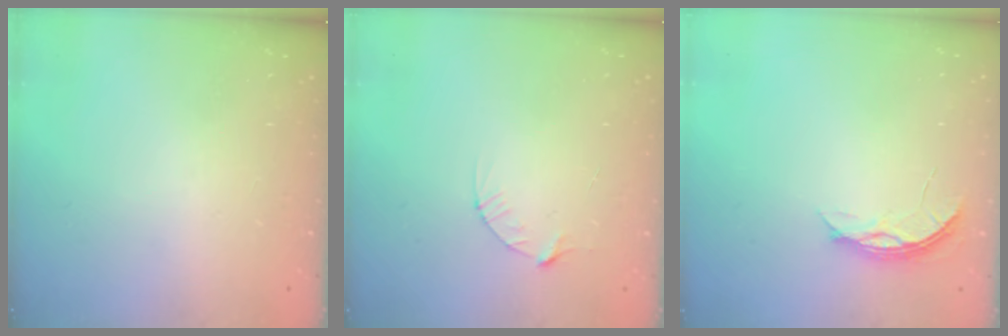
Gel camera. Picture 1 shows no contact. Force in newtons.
{"total": 3.2, "press": 3.2, "slide": 0.3}
{"total": 4.4, "press": 4.4, "slide": 0.4}